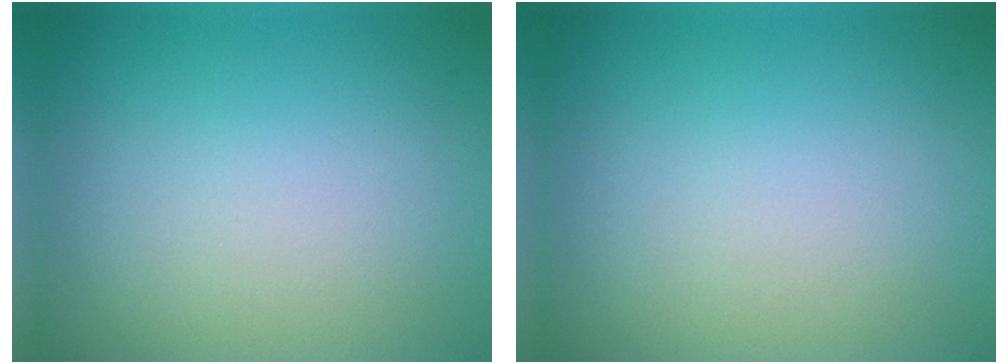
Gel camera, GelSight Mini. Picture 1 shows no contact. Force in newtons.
{"total": 0.0}